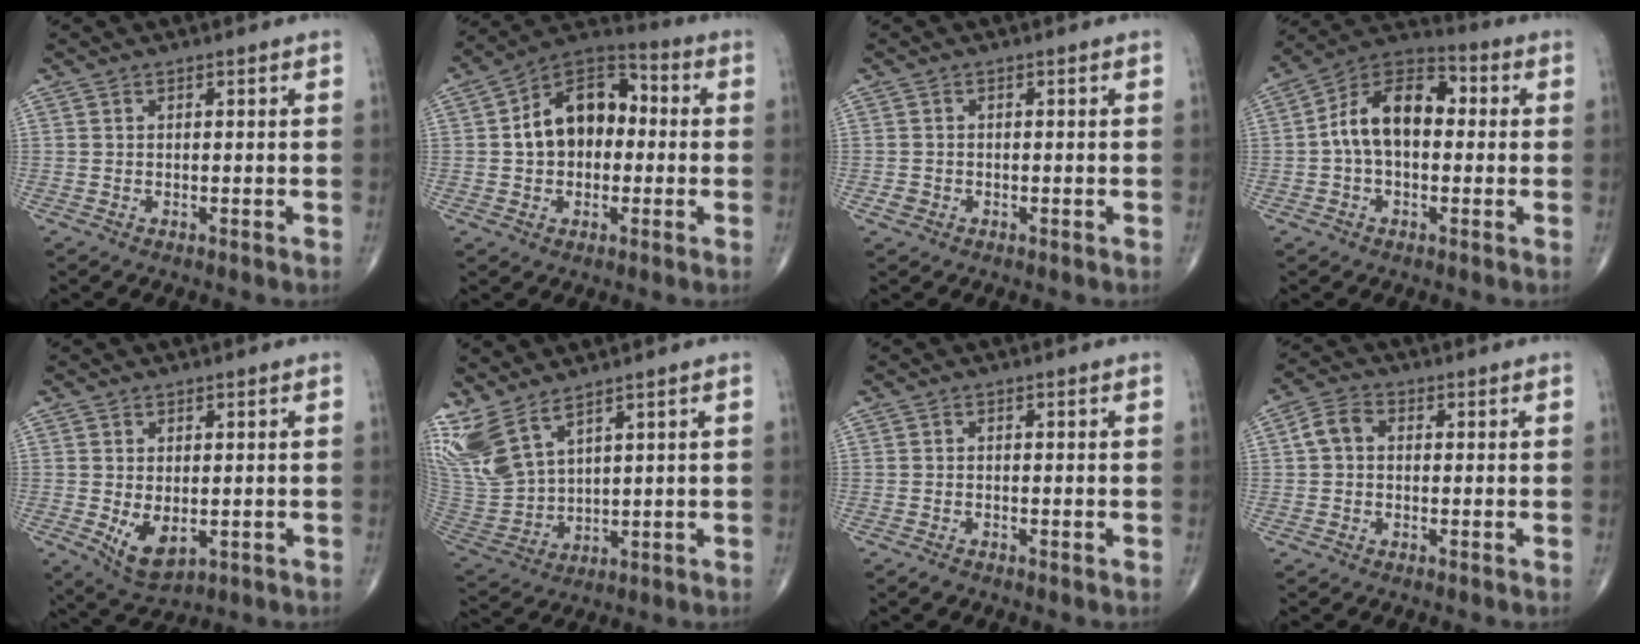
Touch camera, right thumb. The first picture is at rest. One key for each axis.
{"total": 14.2, "fx": 0.6, "fy": 9.7, "fz": 10.3, "tx": -0.132, "ty": 0.036, "tz": -0.004}
{"total": 1.4, "fx": -0.6, "fy": 1.2, "fz": 0.5, "tx": -0.008, "ty": 0.005, "tz": -0.010}
{"total": 13.4, "fx": 0.7, "fy": 8.2, "fz": 10.6, "tx": -0.168, "ty": 0.040, "tz": -0.004}
{"total": 6.2, "fx": -1.0, "fy": 3.6, "fz": 5.0, "tx": -0.079, "ty": -0.014, "tz": -0.002}
{"total": 12.4, "fx": 8.5, "fy": 4.8, "fz": 7.6, "tx": -0.172, "ty": -0.039, "tz": 0.197}
{"total": 1.0, "fx": -0.7, "fy": 0.5, "fz": 0.5, "tx": -0.009, "ty": -0.002, "tz": -0.016}
{"total": 4.2, "fx": 0.2, "fy": 3.1, "fz": 2.8, "tx": -0.050, "ty": 0.014, "tz": -0.004}